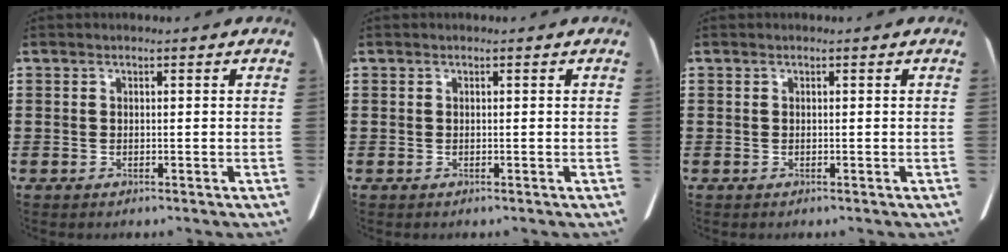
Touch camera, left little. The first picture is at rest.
{"total": 0.0}
{"total": 0.0}